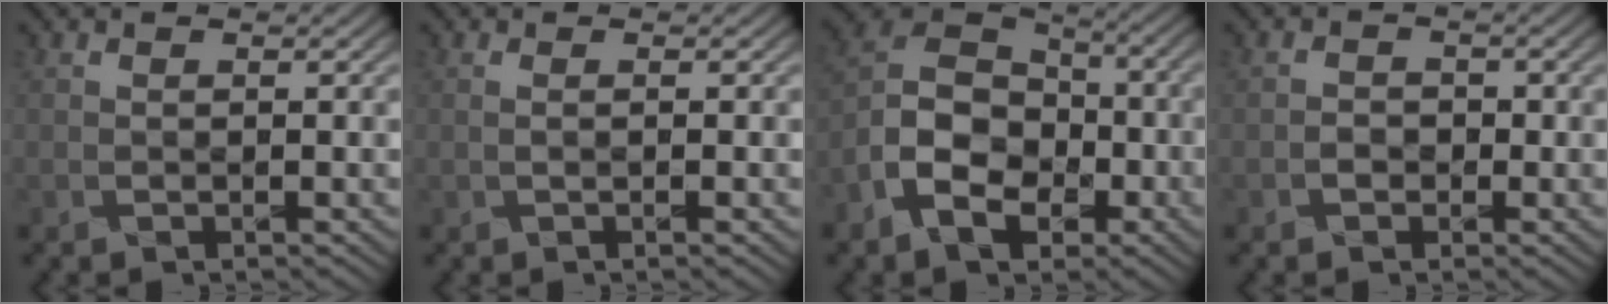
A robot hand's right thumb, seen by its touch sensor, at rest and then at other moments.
{"total": 1.2, "force": [-0.2, 0.2, 1.1], "torque": [-0.014, -0.002, -0.005]}
{"total": 10.6, "force": [-5.2, 7.2, 5.8], "torque": [-0.123, -0.013, -0.115]}
{"total": 1.3, "force": [-0.8, 1.0, 0.1], "torque": [0.003, -0.003, -0.013]}